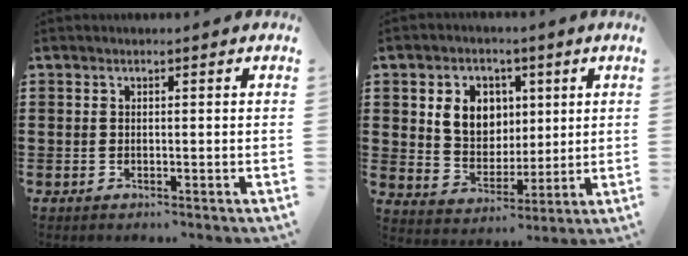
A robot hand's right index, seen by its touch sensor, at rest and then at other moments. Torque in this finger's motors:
{"motor_torque": [0.48, 0.18, 0.35, 0.12]}